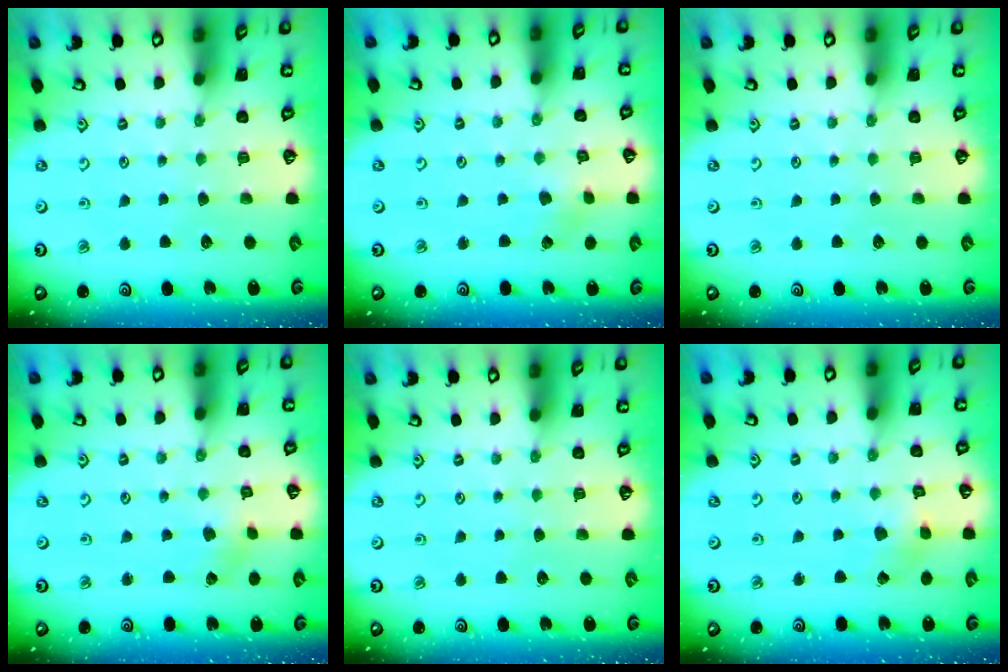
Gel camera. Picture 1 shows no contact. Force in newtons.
{"total": 1.4, "press": 1.4, "slide": 0.2}
{"total": 0.0}
{"total": 1.6, "press": 1.6, "slide": 0.1}
{"total": 0.0}
{"total": 2.1, "press": 2.1, "slide": 0.3}